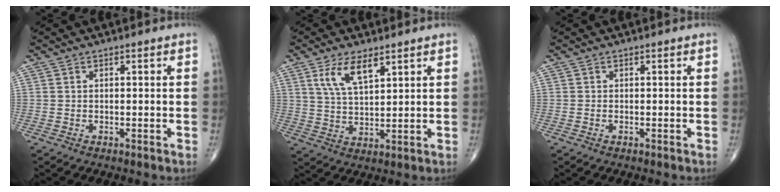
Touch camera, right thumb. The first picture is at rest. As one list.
[{"total": 7.5, "force": [4.1, 2.9, 5.5], "torque": [-0.097, -0.020, 0.084]}, {"total": 0.0}]